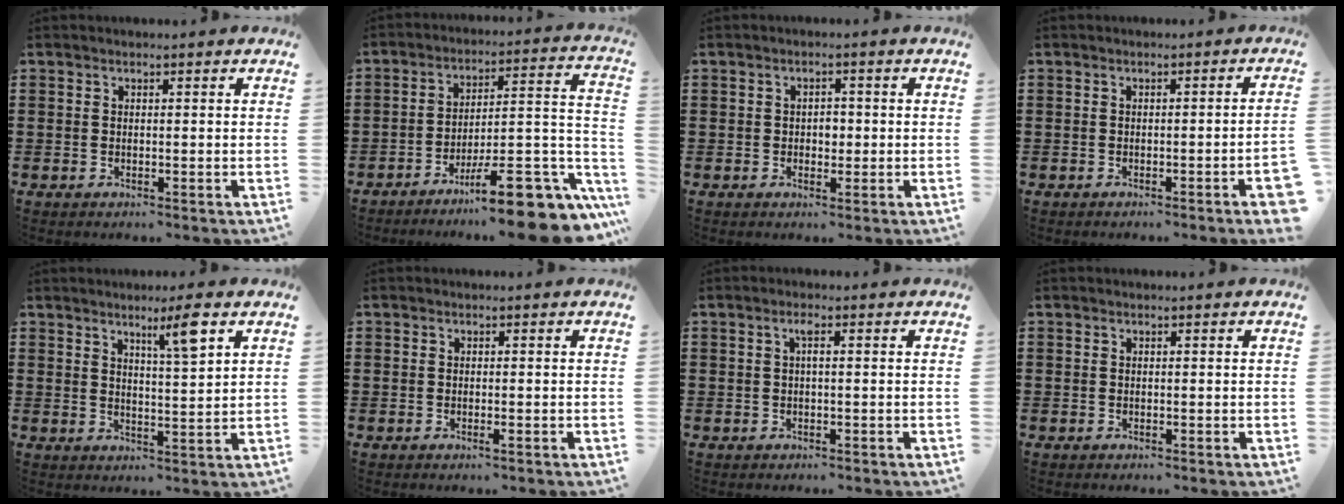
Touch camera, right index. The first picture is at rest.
{"total": 12.8, "force": [-9.5, 1.9, 8.4], "torque": [-0.097, 0.026, -0.167]}
{"total": 1.7, "force": [-0.1, 1.1, 1.2], "torque": [-0.016, 0.002, -0.005]}
{"total": 2.1, "force": [-1.0, -0.2, 1.8], "torque": [-0.028, -0.005, -0.019]}
{"total": 5.4, "force": [3.5, 0.2, 4.1], "torque": [-0.063, -0.007, 0.052]}
{"total": 0.7, "force": [-0.3, 0.1, 0.6], "torque": [-0.012, -0.004, -0.004]}
{"total": 1.3, "force": [0.2, 0.2, 1.3], "torque": [-0.027, 0.003, 0.001]}
{"total": 0.0}